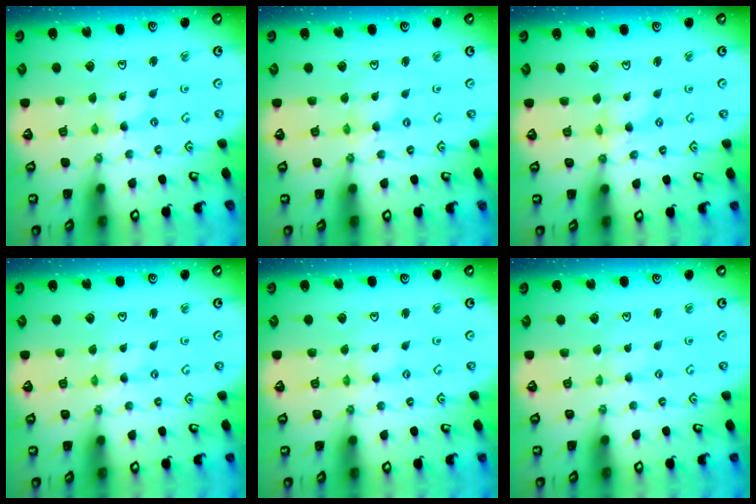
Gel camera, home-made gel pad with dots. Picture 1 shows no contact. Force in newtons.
{"total": 0.8, "press": 0.7, "slide": 0.2}
{"total": 2.7, "press": 2.7, "slide": 0.3}
{"total": 0.0}
{"total": 0.5, "press": 0.5, "slide": 0.1}
{"total": 0.0}